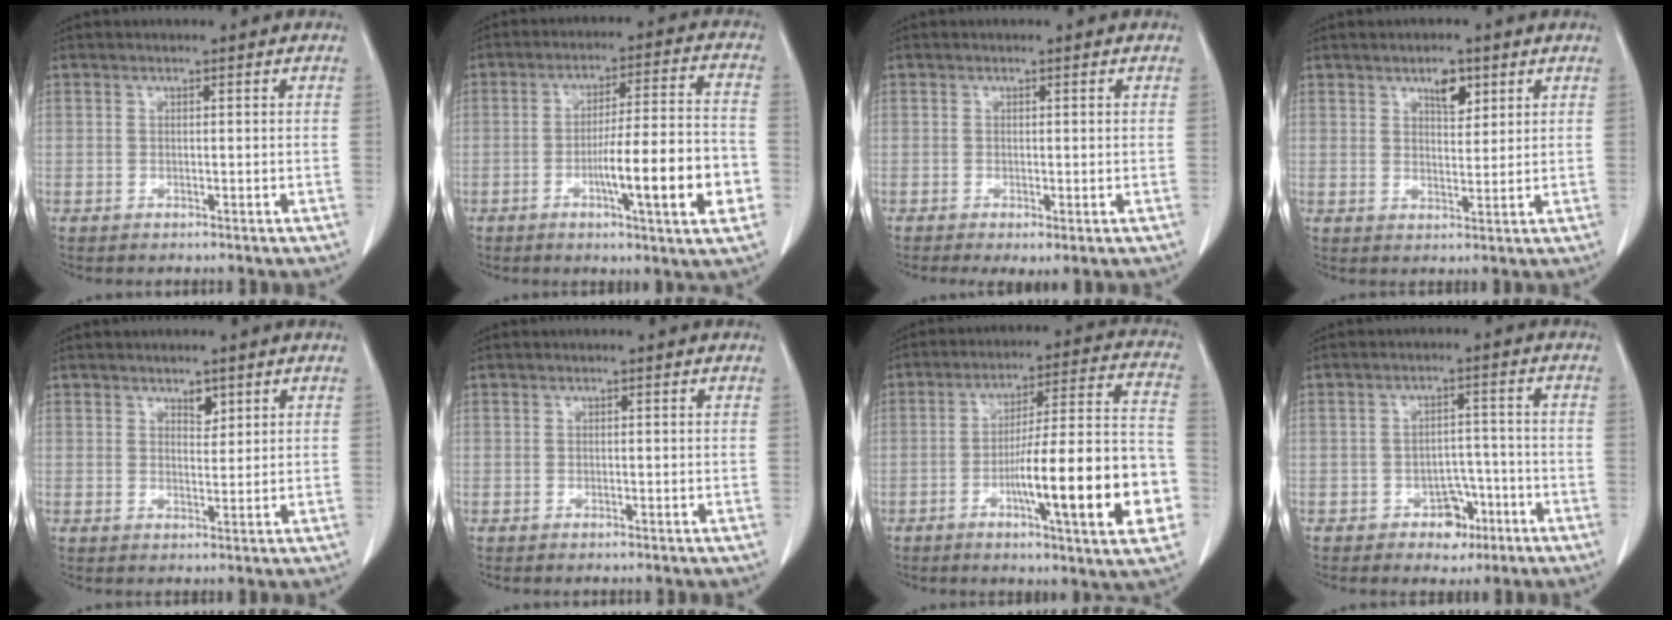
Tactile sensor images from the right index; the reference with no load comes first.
{"total": 14.0, "force": [-4.3, 0.7, 13.3], "torque": [-0.202, -0.001, -0.065]}
{"total": 2.6, "force": [-0.9, 0.6, 2.4], "torque": [-0.039, -0.011, -0.009]}
{"total": 3.8, "force": [2.2, 1.6, 2.6], "torque": [-0.043, -0.002, 0.037]}
{"total": 2.0, "force": [1.4, 1.0, 1.1], "torque": [-0.017, -0.006, 0.024]}
{"total": 0.0}
{"total": 19.8, "force": [-5.9, 1.7, 18.8], "torque": [-0.235, 0.013, -0.082]}
{"total": 5.0, "force": [-2.9, 3.3, 2.5], "torque": [-0.026, 0.012, -0.037]}